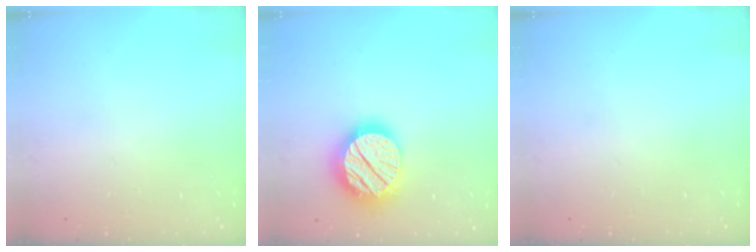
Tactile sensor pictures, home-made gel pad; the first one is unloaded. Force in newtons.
{"total": 19.3, "press": 19.3, "slide": 1.5}
{"total": 0.0}